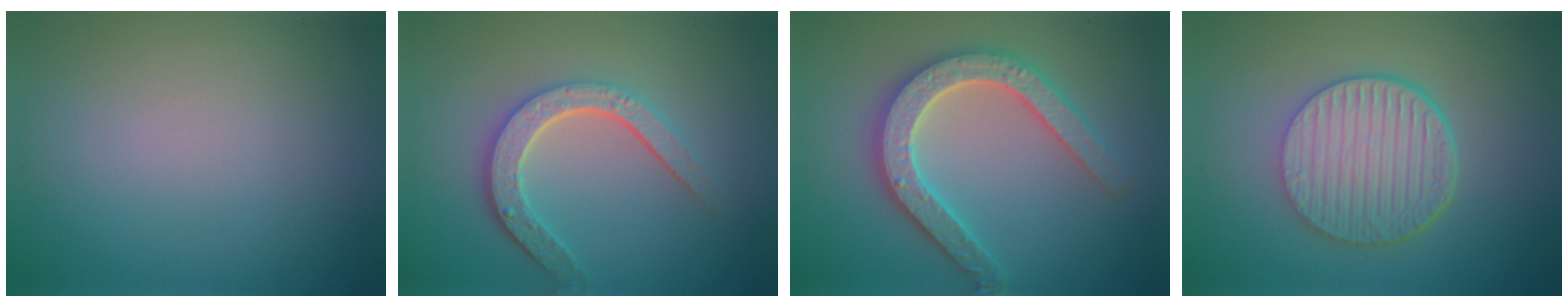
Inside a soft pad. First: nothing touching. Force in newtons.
{"total": 4.7, "press": 3.6, "slide": 3.1}
{"total": 5.2, "press": 5.1, "slide": 1.0}
{"total": 6.6, "press": 4.8, "slide": 4.5}